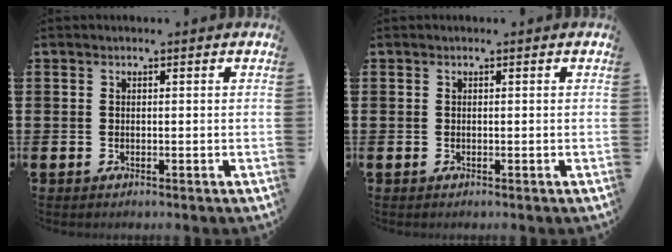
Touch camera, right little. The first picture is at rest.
{"total": 0.0}